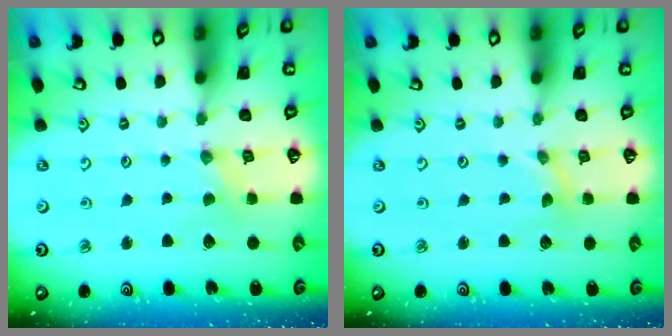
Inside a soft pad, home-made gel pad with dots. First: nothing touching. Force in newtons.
{"total": 0.0}